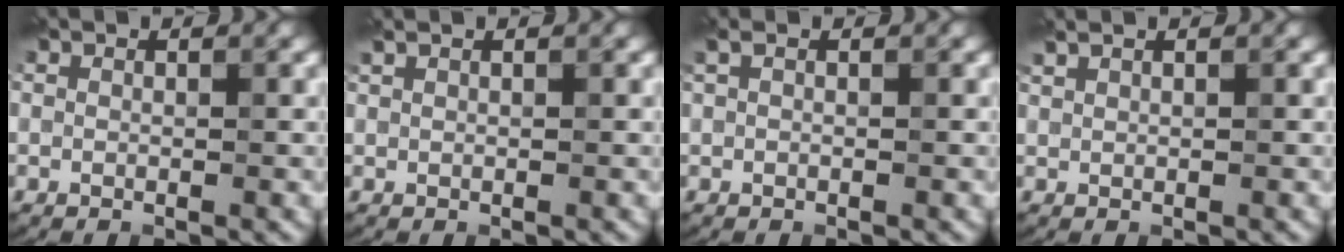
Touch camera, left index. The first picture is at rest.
{"total": 0.8, "force": [0.6, 0.2, 0.4], "torque": [-0.009, 0.003, 0.011]}
{"total": 0.7, "force": [0.3, 0.2, 0.7], "torque": [-0.017, 0.006, 0.004]}
{"total": 1.2, "force": [1.0, 0.3, 0.5], "torque": [-0.012, 0.001, 0.019]}